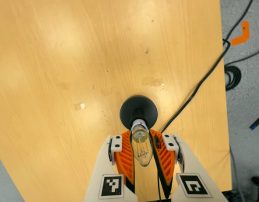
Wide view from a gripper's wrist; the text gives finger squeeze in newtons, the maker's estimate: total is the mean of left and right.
{"total": 19.6, "left": 18.0, "right": 21.2}